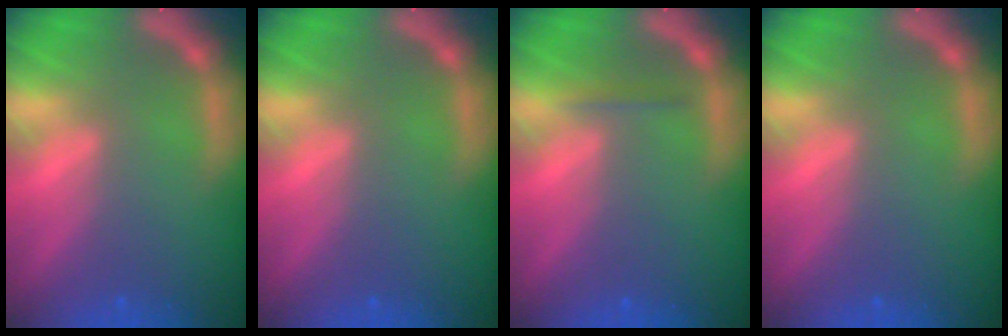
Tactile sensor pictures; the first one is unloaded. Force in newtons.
{"total": 0.0}
{"total": 0.9}
{"total": 0.0}